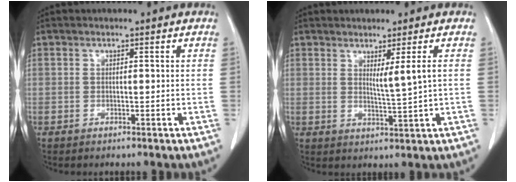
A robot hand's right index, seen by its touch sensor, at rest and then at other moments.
{"total": 3.3, "force": [1.2, -0.9, 3.0], "torque": [-0.053, -0.017, 0.026]}